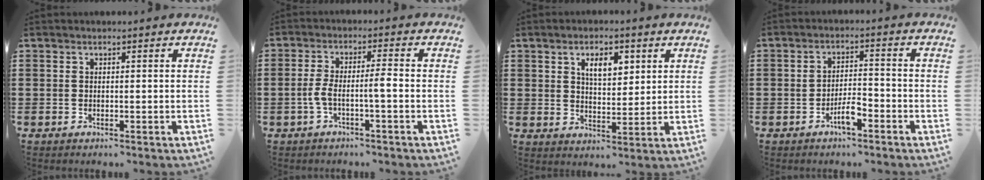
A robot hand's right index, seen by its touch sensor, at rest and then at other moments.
{"total": 4.2, "force": [-1.3, 0.4, 4.0], "torque": [-0.094, -0.006, -0.034]}
{"total": 5.2, "force": [2.4, 2.6, 3.8], "torque": [-0.069, 0.004, 0.037]}
{"total": 4.1, "force": [-2.3, 1.1, 3.1], "torque": [-0.059, 0.005, -0.045]}